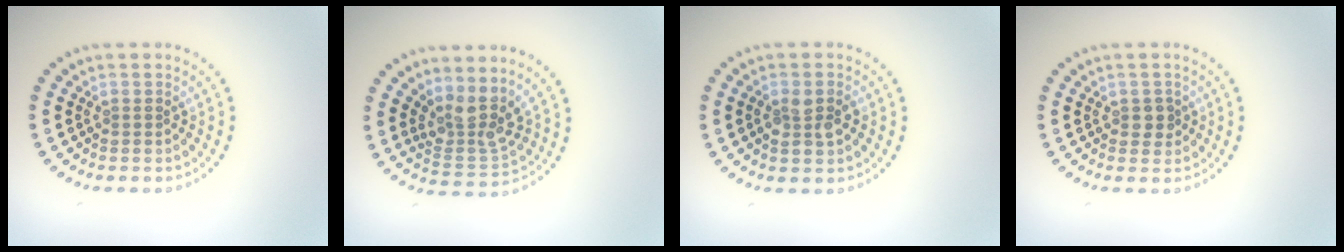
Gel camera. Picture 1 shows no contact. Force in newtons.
{"total": 3.6, "press": 2.8, "slide": 2.3}
{"total": 2.5, "press": 2.4, "slide": 0.5}
{"total": 1.4, "press": 1.3, "slide": 0.3}